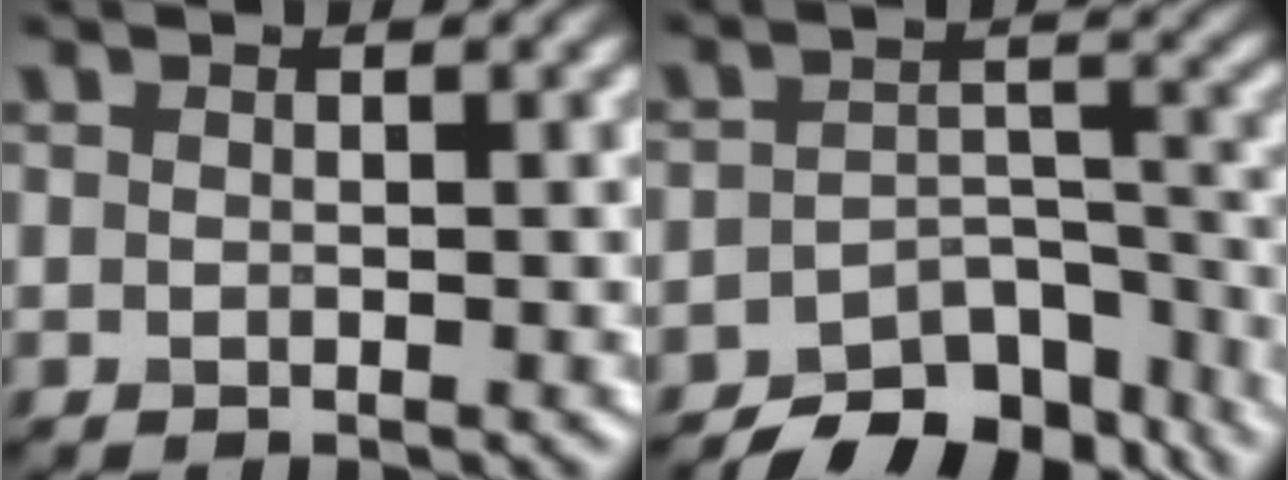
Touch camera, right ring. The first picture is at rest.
{"total": 8.4, "force": [-7.0, 3.2, 3.4], "torque": [-0.041, -0.009, -0.108]}